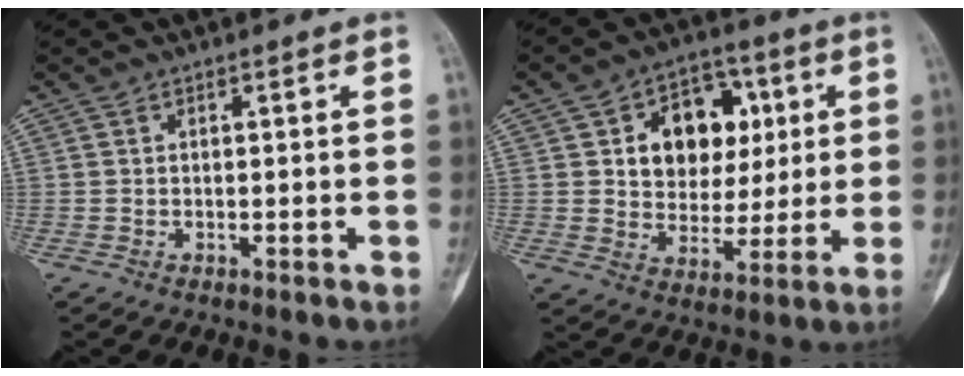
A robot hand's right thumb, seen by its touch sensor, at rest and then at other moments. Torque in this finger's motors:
{"motor_torque": [-1.12, 1.52, 0.14, -0.01, 0.07]}